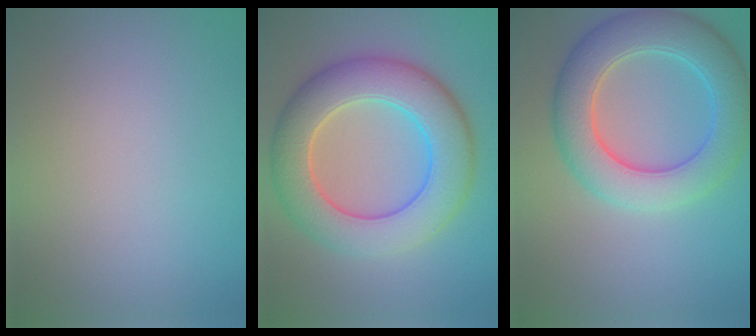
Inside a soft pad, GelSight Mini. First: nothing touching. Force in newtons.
{"total": 9.0, "press": 9.0, "slide": 0.5}
{"total": 7.4, "press": 7.4, "slide": 0.4}